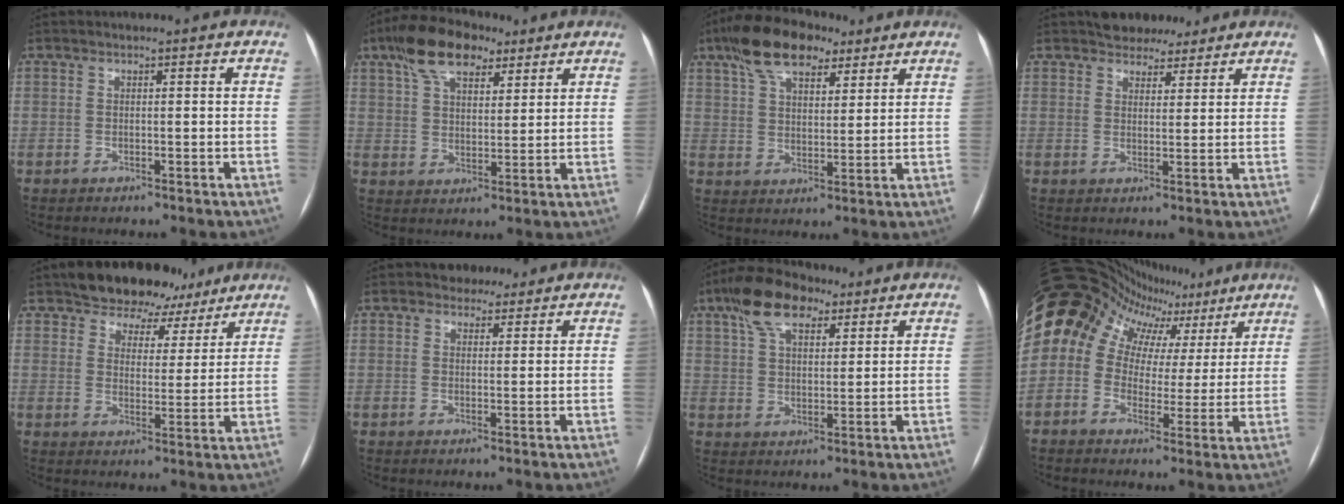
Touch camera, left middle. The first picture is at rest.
{"total": 11.2, "force": [7.2, 5.1, 6.9], "torque": [-0.130, 0.030, 0.130]}
{"total": 12.3, "force": [8.2, 5.3, 7.4], "torque": [-0.140, 0.033, 0.148]}
{"total": 6.3, "force": [5.4, 2.8, 1.7], "torque": [-0.018, 0.009, 0.080]}
{"total": 10.6, "force": [8.4, 5.8, 2.7], "torque": [-0.017, 0.016, 0.113]}
{"total": 3.2, "force": [2.7, 1.8, 0.2], "torque": [0.002, 0.005, 0.037]}
{"total": 10.3, "force": [6.5, 4.8, 6.5], "torque": [-0.126, 0.029, 0.116]}
{"total": 14.8, "force": [7.4, 11.3, 6.2], "torque": [-0.103, 0.068, 0.097]}